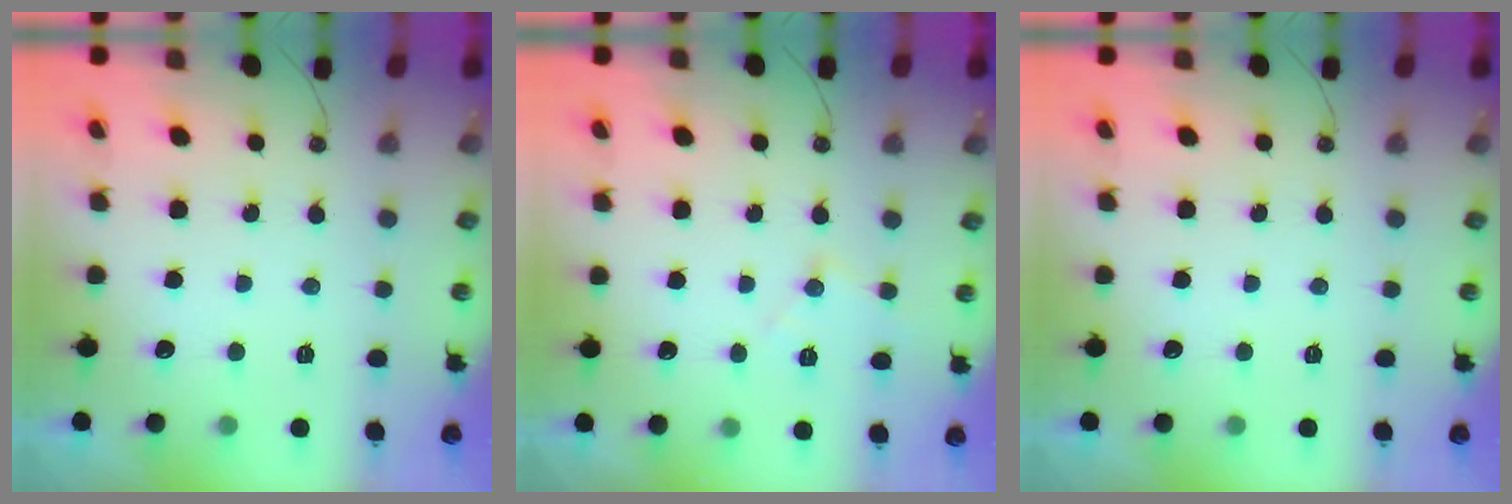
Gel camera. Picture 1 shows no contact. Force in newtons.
{"total": 8.4, "press": 8.4, "slide": 0.5}
{"total": 0.0}